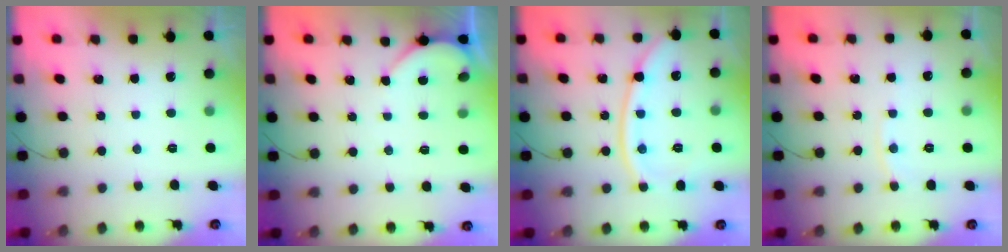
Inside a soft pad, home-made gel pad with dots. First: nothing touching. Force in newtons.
{"total": 3.0, "press": 3.0, "slide": 0.2}
{"total": 12.3, "press": 12.1, "slide": 1.6}
{"total": 4.5, "press": 4.5, "slide": 0.4}